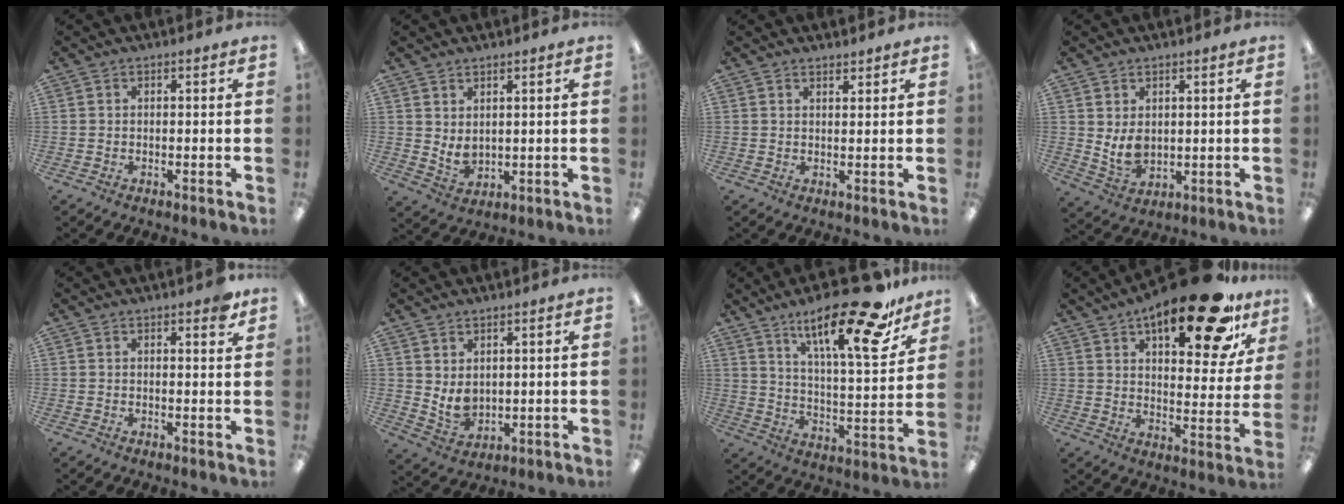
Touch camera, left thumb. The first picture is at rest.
{"total": 4.0, "force": [2.5, 2.2, 2.0], "torque": [-0.027, -0.021, 0.047]}
{"total": 1.6, "force": [1.6, 0.4, 0.2], "torque": [0.004, -0.008, 0.028]}
{"total": 6.1, "force": [1.7, 4.3, 4.0], "torque": [-0.082, -0.015, 0.030]}
{"total": 2.5, "force": [1.8, 0.6, 1.5], "torque": [-0.018, -0.005, 0.029]}
{"total": 5.3, "force": [2.6, 3.7, 2.7], "torque": [-0.049, -0.019, 0.049]}
{"total": 23.3, "force": [16.1, 6.0, 15.7], "torque": [-0.249, -0.100, 0.258]}
{"total": 22.2, "force": [14.3, 8.0, 15.0], "torque": [-0.211, -0.077, 0.226]}